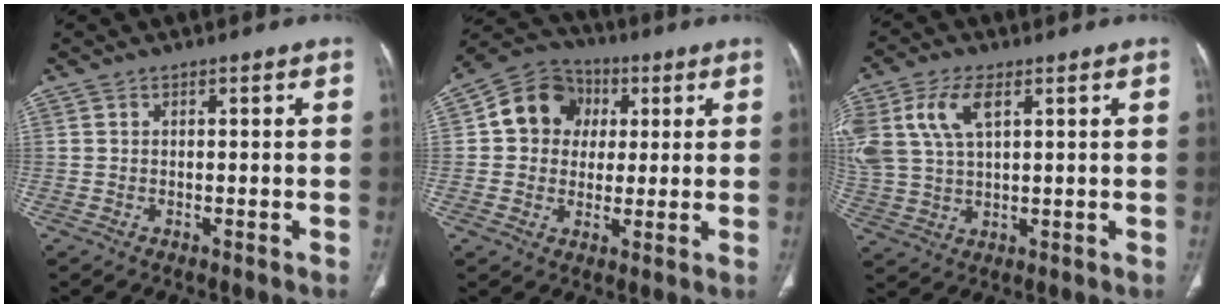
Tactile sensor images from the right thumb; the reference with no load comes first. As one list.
[{"total": 11.5, "force": [2.1, 10.1, 5.1], "torque": [-0.057, 0.012, 0.024]}, {"total": 11.4, "force": [4.4, 5.9, 8.7], "torque": [-0.202, 0.005, 0.092]}]